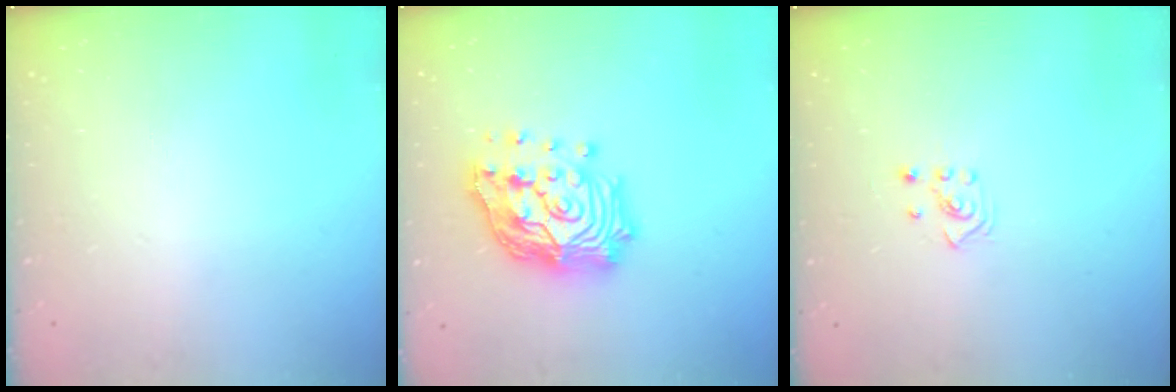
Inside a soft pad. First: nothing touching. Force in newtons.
{"total": 22.7, "press": 22.6, "slide": 1.9}
{"total": 2.3, "press": 2.2, "slide": 0.8}